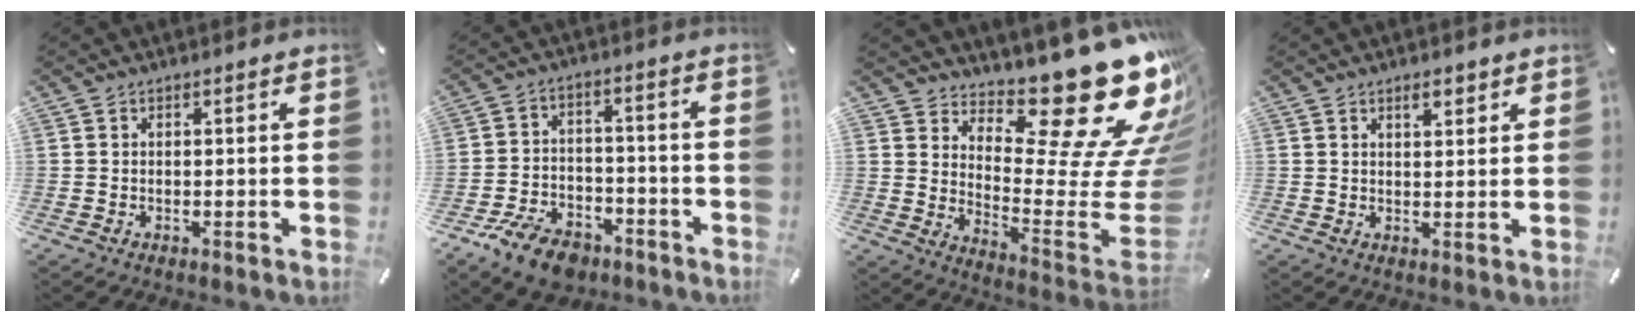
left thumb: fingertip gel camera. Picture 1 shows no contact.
{"total": 10.2, "force": [-7.0, 5.9, 4.6], "torque": [-0.078, 0.052, -0.125]}
{"total": 23.7, "force": [17.7, 6.6, 14.3], "torque": [-0.158, -0.160, 0.280]}
{"total": 3.2, "force": [2.1, 1.5, 1.9], "torque": [-0.025, -0.003, 0.033]}